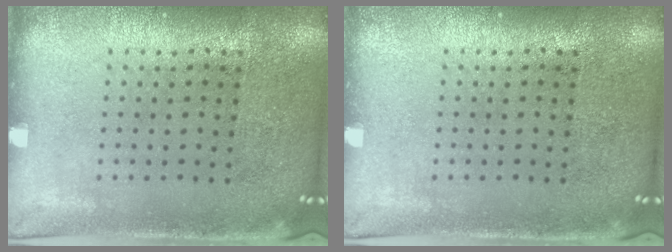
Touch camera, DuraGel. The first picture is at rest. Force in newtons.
{"total": 0.0}